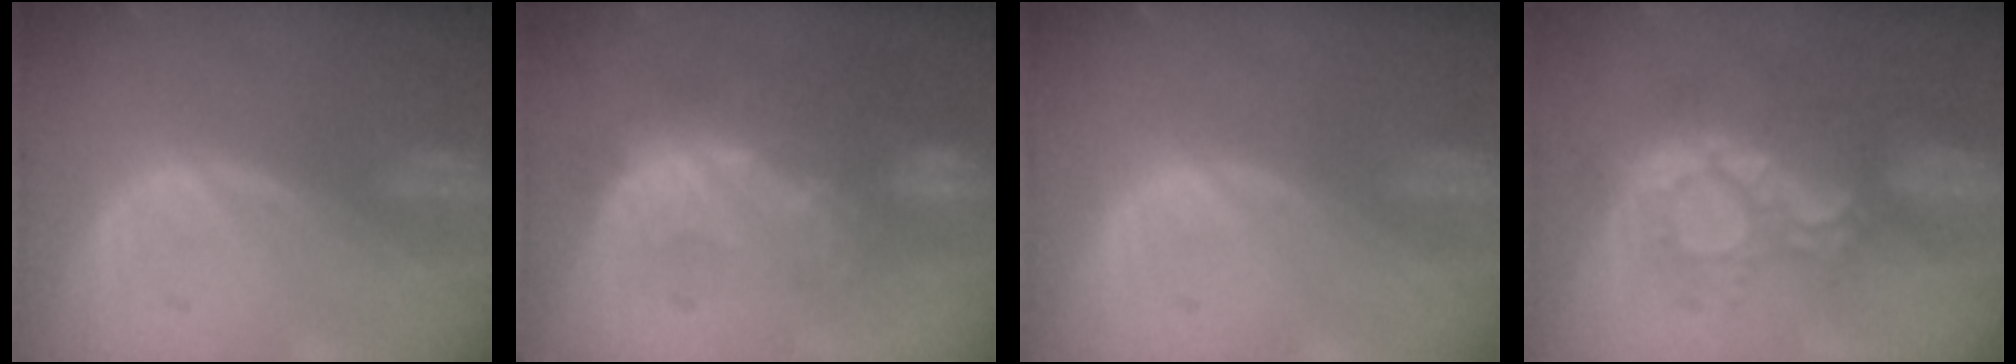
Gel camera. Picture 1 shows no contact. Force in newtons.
{"total": 9.1, "press": 8.7, "slide": 2.6}
{"total": 0.0}
{"total": 8.7, "press": 8.0, "slide": 3.4}